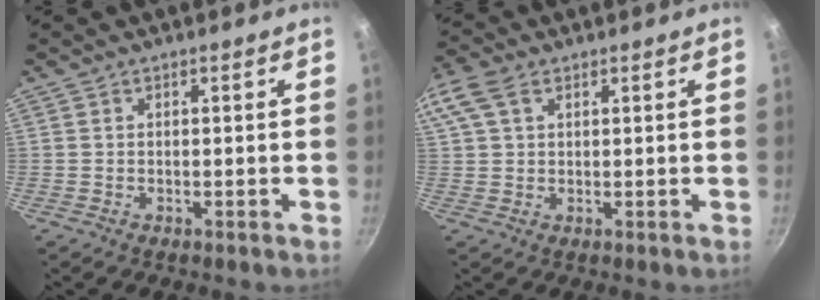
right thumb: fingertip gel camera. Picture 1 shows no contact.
{"total": 7.4, "force": [3.3, 4.6, 4.8], "torque": [-0.103, 0.022, 0.061]}